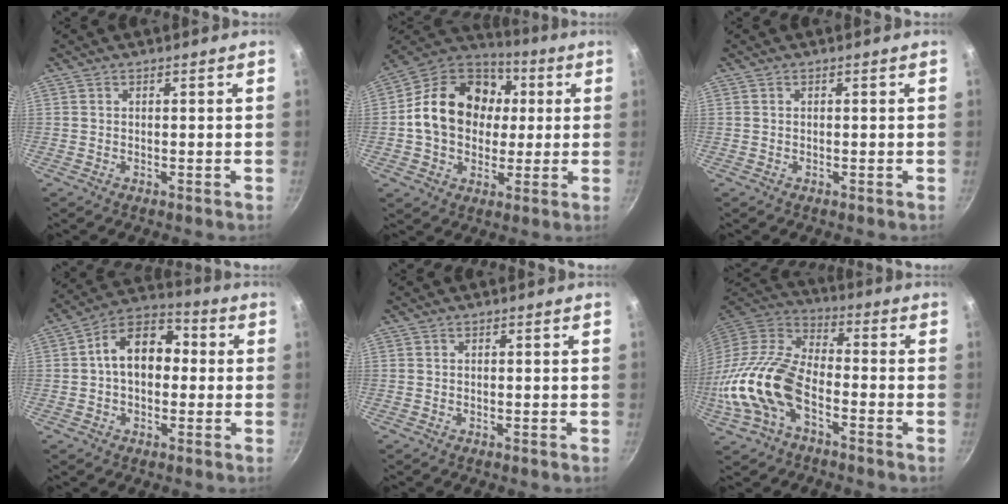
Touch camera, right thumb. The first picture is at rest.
{"total": 19.7, "force": [2.0, 15.5, 12.1], "torque": [-0.182, 0.029, 0.022]}
{"total": 0.0}
{"total": 12.6, "force": [0.8, 8.6, 9.1], "torque": [-0.100, 0.037, -0.007]}
{"total": 0.0}
{"total": 18.4, "force": [-5.9, 10.4, 13.9], "torque": [-0.273, 0.043, -0.127]}